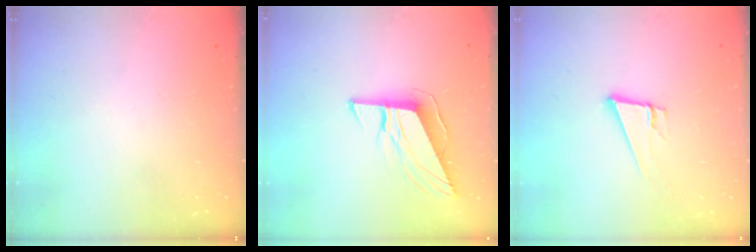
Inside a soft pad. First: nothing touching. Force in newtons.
{"total": 10.0, "press": 9.7, "slide": 2.5}
{"total": 9.0, "press": 8.3, "slide": 3.3}